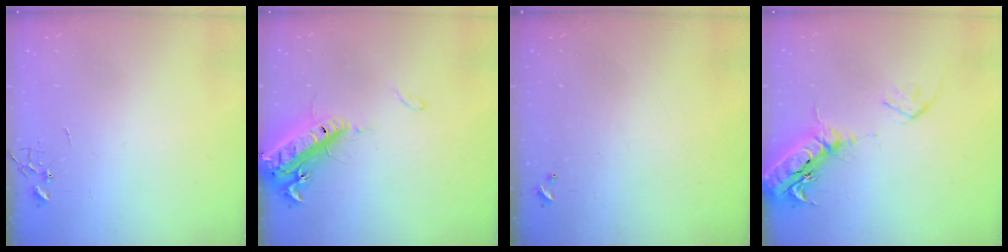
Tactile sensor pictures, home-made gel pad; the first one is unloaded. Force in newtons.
{"total": 16.2, "press": 15.7, "slide": 3.6}
{"total": 0.0}
{"total": 18.4, "press": 17.9, "slide": 4.4}